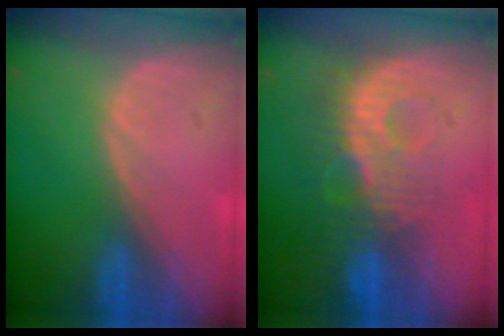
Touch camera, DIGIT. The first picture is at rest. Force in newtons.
{"total": 9.3, "press": 8.4, "slide": 4.0}